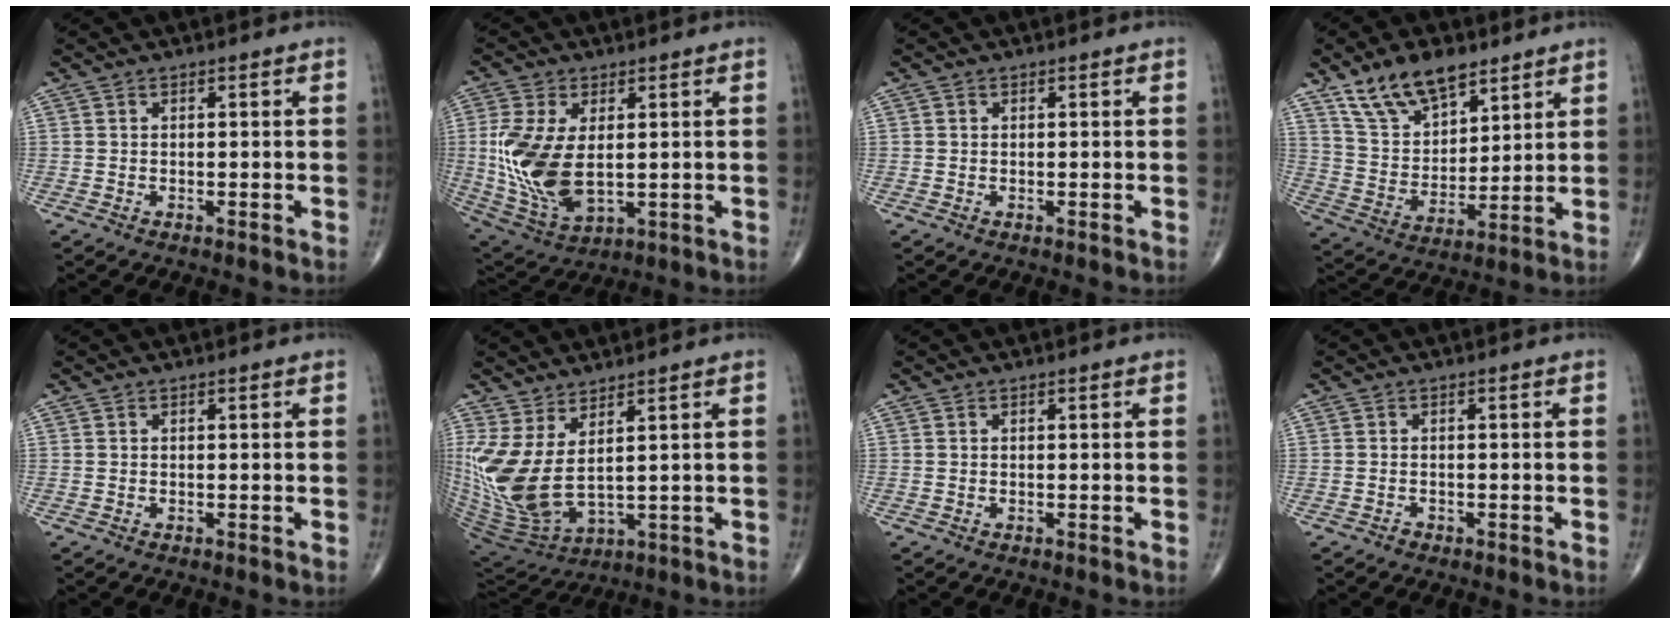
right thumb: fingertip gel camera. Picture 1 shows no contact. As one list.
[{"total": 16.3, "force": [0.5, 9.3, 13.4], "torque": [-0.283, -0.014, 0.027]}, {"total": 0.0}, {"total": 14.3, "force": [9.7, 7.2, 7.7], "torque": [-0.108, -0.045, 0.186]}, {"total": 0.0}, {"total": 13.2, "force": [3.4, 5.5, 11.5], "torque": [-0.261, -0.036, 0.090]}, {"total": 0.0}, {"total": 0.7, "force": [-0.5, 0.4, 0.1], "torque": [-0.001, 0.002, -0.011]}]